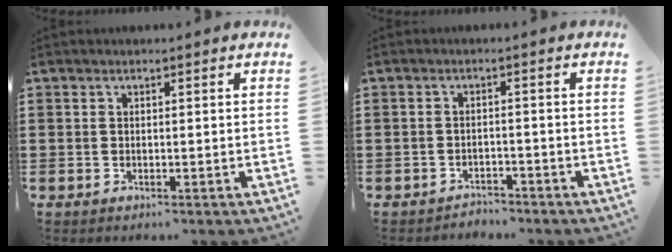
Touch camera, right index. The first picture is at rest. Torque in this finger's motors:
{"motor_torque": [1.09, 1.04, 0.03, -0.01]}